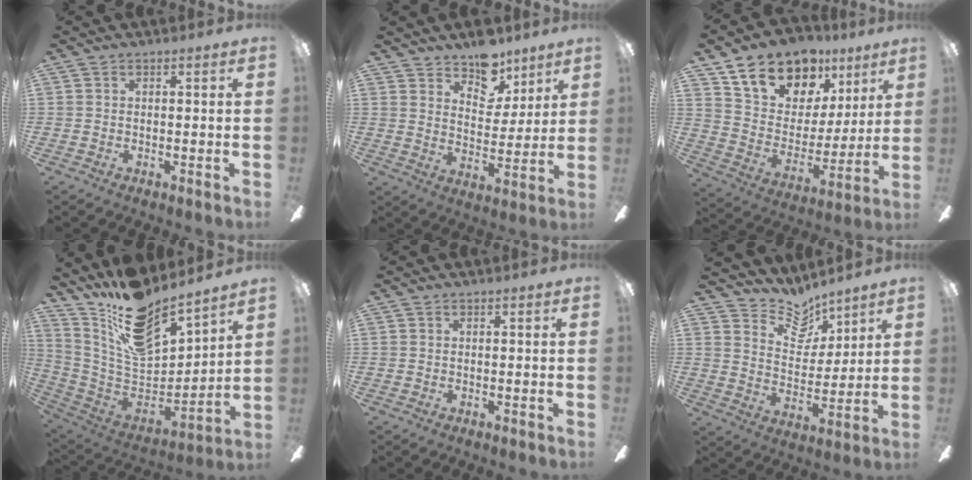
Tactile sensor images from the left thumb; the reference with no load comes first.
{"total": 10.6, "force": [8.4, 5.9, 3.0], "torque": [-0.040, -0.057, 0.155]}
{"total": 17.1, "force": [12.3, 10.5, 5.6], "torque": [-0.112, -0.079, 0.230]}
{"total": 17.7, "force": [13.6, 6.6, 9.1], "torque": [-0.167, -0.097, 0.240]}
{"total": 0.0}
{"total": 10.6, "force": [8.8, 5.2, 2.9], "torque": [-0.046, -0.064, 0.165]}